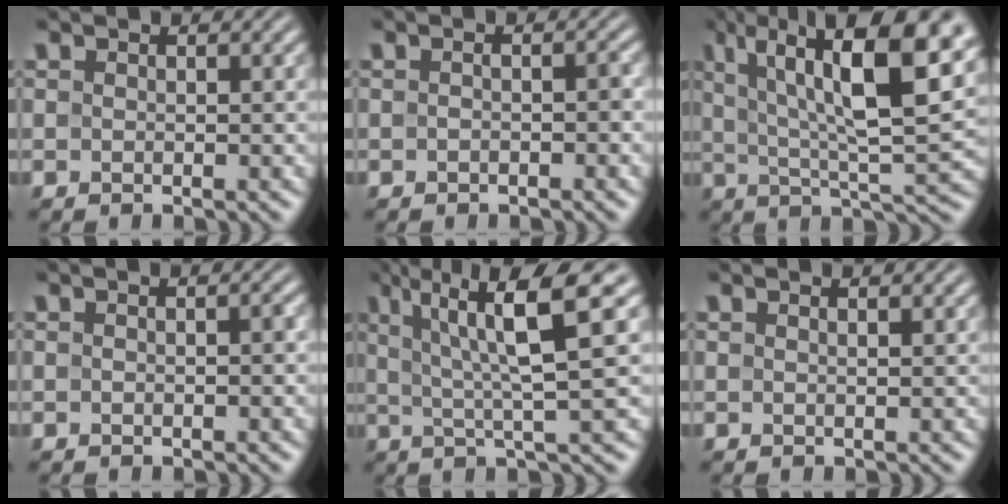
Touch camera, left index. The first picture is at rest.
{"total": 1.2, "force": [-0.4, 0.4, 1.1], "torque": [-0.019, 0.003, -0.007]}
{"total": 13.7, "force": [5.4, 3.9, 11.9], "torque": [-0.192, 0.013, 0.089]}
{"total": 0.6, "force": [-0.1, 0.1, 0.6], "torque": [-0.012, 0.002, -0.002]}
{"total": 8.4, "force": [3.0, 1.2, 7.7], "torque": [-0.119, 0.017, 0.048]}
{"total": 1.3, "force": [0.8, 0.4, 1.0], "torque": [-0.009, 0.003, 0.003]}